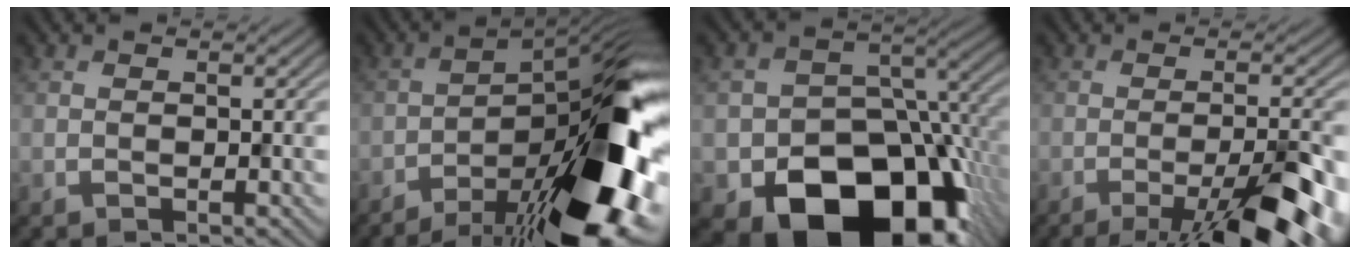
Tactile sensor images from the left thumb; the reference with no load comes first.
{"total": 17.8, "force": [-9.3, 6.0, 13.9], "torque": [-0.178, 0.003, -0.156]}
{"total": 18.2, "force": [-8.7, 12.2, 10.4], "torque": [-0.151, -0.048, -0.126]}
{"total": 12.0, "force": [-6.6, 2.0, 9.8], "torque": [-0.136, 0.008, -0.093]}